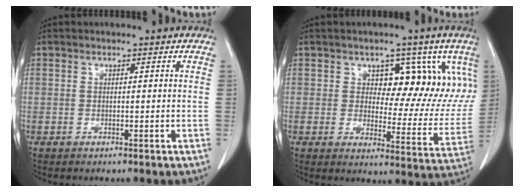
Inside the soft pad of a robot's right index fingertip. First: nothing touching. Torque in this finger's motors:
{"motor_torque": [0.18, 0.13, 0.07, 0.00]}